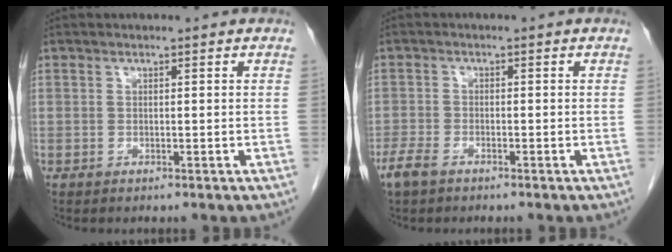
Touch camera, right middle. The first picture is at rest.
{"total": 3.1, "force": [-2.2, 1.2, 1.8], "torque": [-0.043, -0.004, -0.040]}